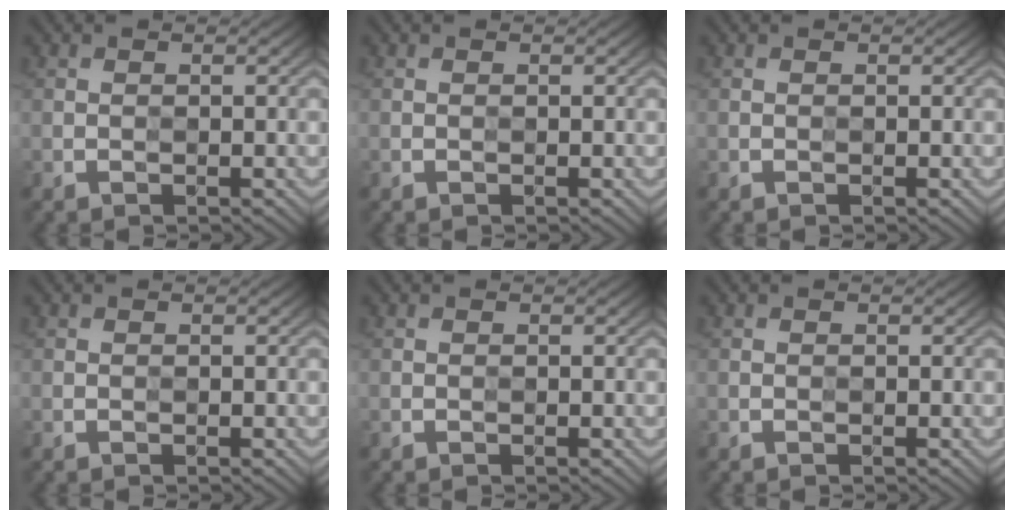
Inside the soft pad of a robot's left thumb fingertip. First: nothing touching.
{"total": 0.0}
{"total": 0.0}
{"total": 0.0}
{"total": 0.0}
{"total": 0.0}